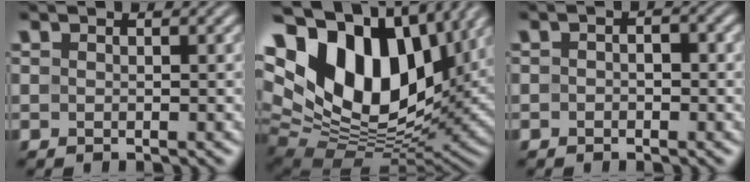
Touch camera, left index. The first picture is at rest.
{"total": 19.0, "force": [6.9, 11.5, 13.4], "torque": [-0.266, 0.033, 0.116]}
{"total": 1.3, "force": [-0.4, 0.8, 0.9], "torque": [-0.017, 0.002, -0.009]}